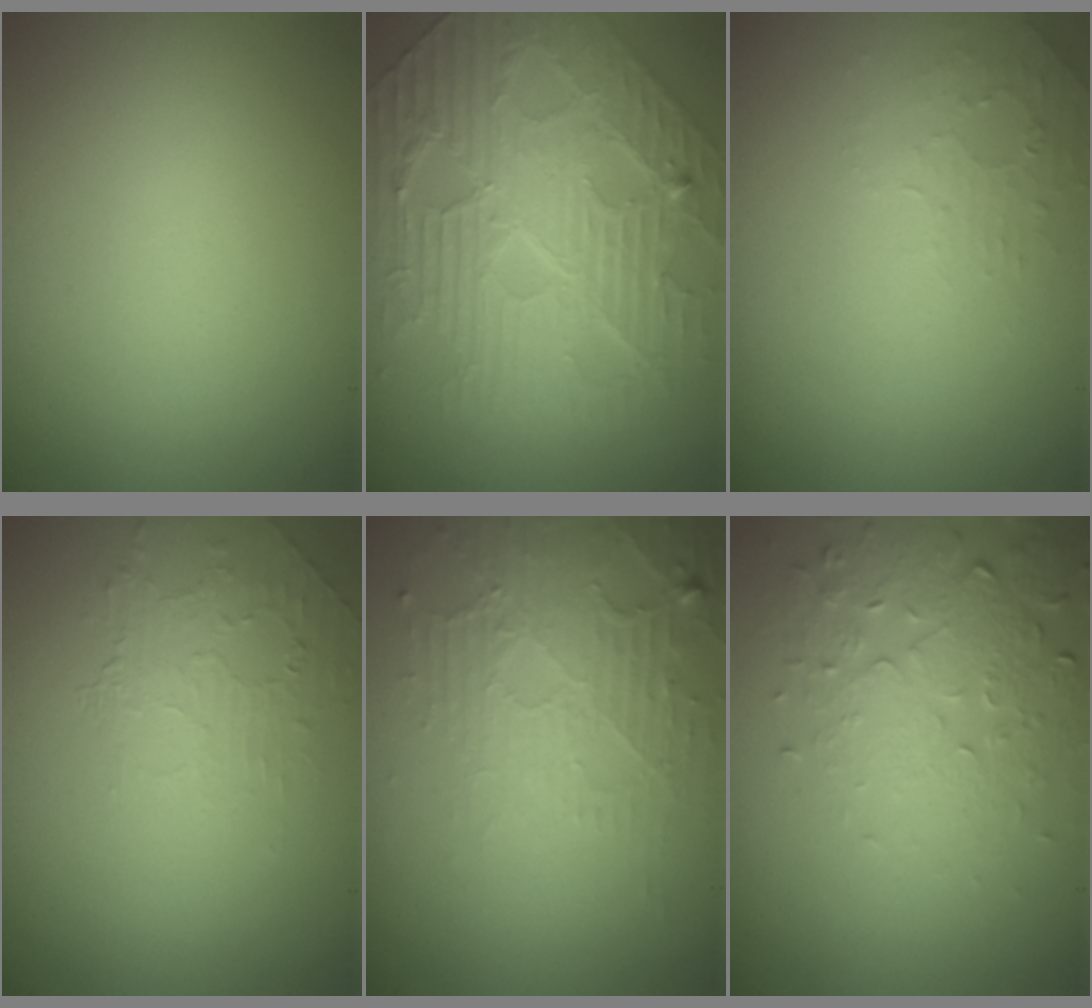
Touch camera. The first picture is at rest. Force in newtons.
{"total": 6.8, "press": 5.8, "slide": 3.5}
{"total": 1.6, "press": 1.6, "slide": 0.4}
{"total": 2.0, "press": 0.6, "slide": 1.9}
{"total": 5.2, "press": 3.4, "slide": 4.0}
{"total": 5.1, "press": 3.7, "slide": 3.4}